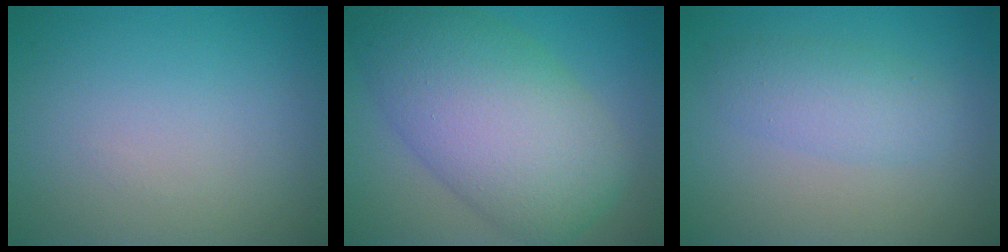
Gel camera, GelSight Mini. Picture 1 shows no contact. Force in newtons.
{"total": 11.2, "press": 11.2, "slide": 0.4}
{"total": 3.0, "press": 3.0, "slide": 0.1}